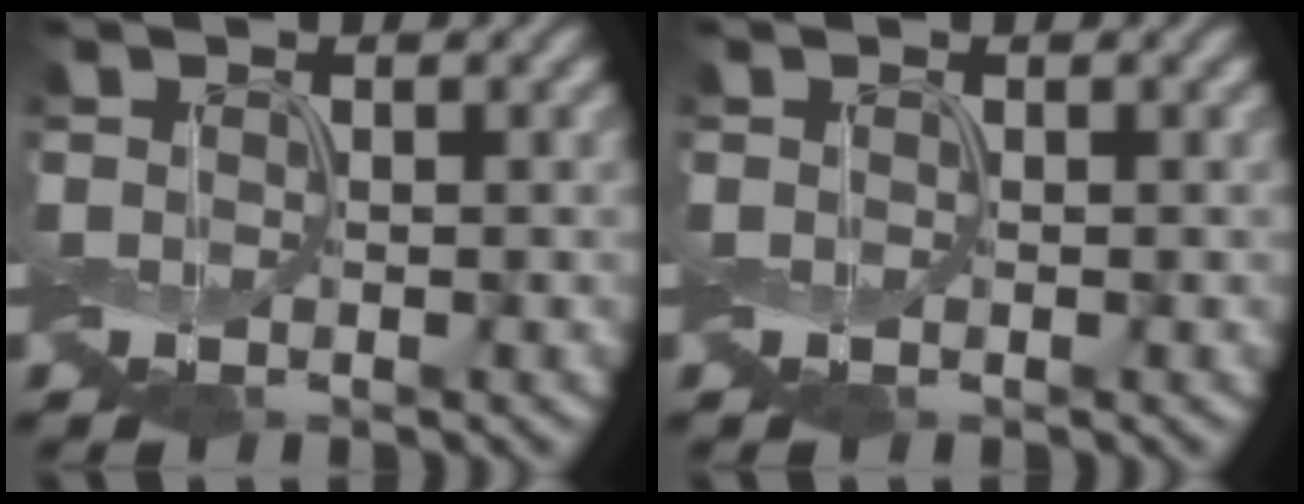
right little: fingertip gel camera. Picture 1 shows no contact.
{"total": 0.0}